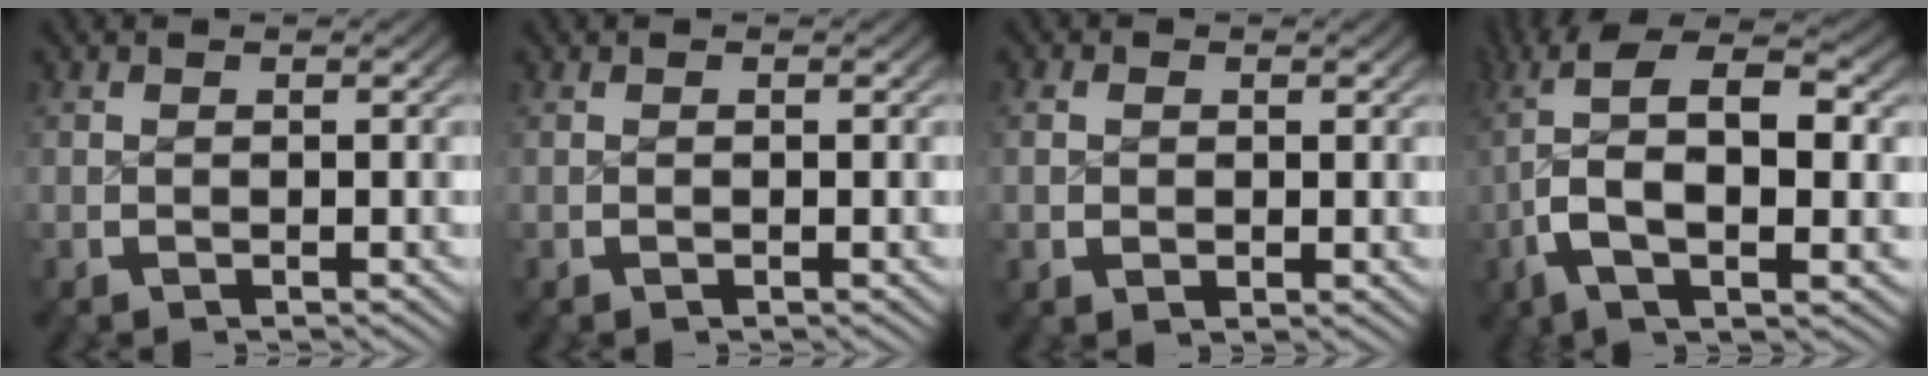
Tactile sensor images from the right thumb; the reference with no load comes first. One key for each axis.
{"total": 0.0}
{"total": 1.7, "fx": 0.3, "fy": 1.3, "fz": 1.0, "tx": -0.021, "ty": -0.007, "tz": 0.010}
{"total": 11.2, "fx": 0.8, "fy": 5.7, "fz": 9.6, "tx": -0.203, "ty": -0.018, "tz": 0.018}